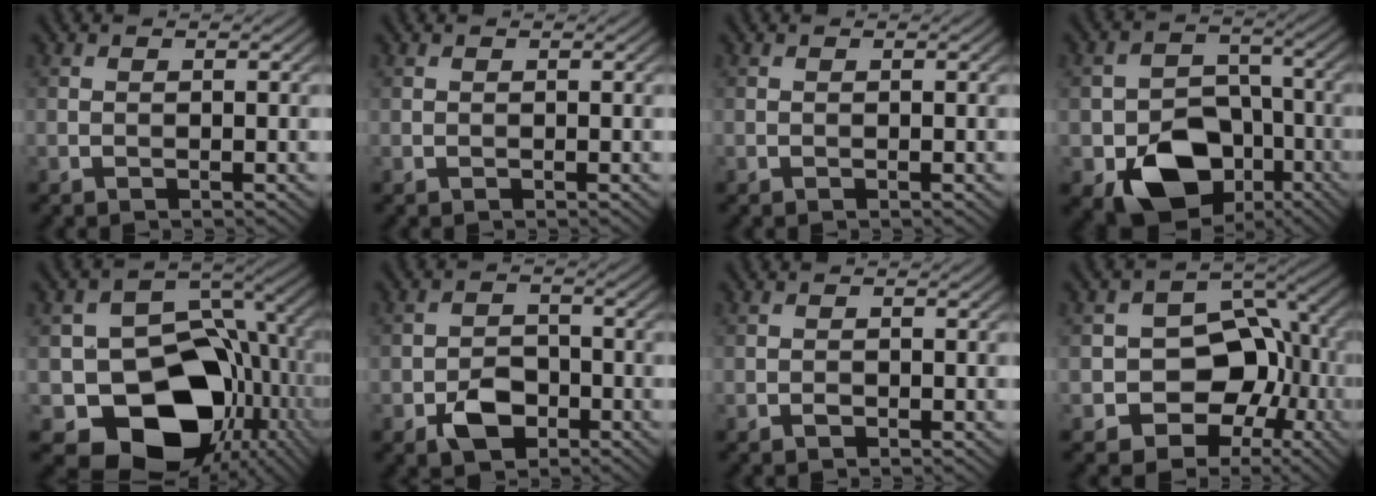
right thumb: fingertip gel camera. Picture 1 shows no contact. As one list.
[{"total": 0.0}, {"total": 0.0}, {"total": 12.4, "force": [-5.9, 8.7, 6.6], "torque": [-0.119, -0.036, -0.099]}, {"total": 16.4, "force": [-4.8, 12.3, 9.7], "torque": [-0.142, -0.041, -0.072]}, {"total": 4.7, "force": [-2.5, 3.0, 2.6], "torque": [-0.045, -0.004, -0.052]}, {"total": 0.7, "force": [-0.5, 0.4, 0.3], "torque": [-0.005, -0.003, -0.009]}, {"total": 11.0, "force": [-2.8, 8.6, 6.3], "torque": [-0.086, -0.012, -0.062]}]